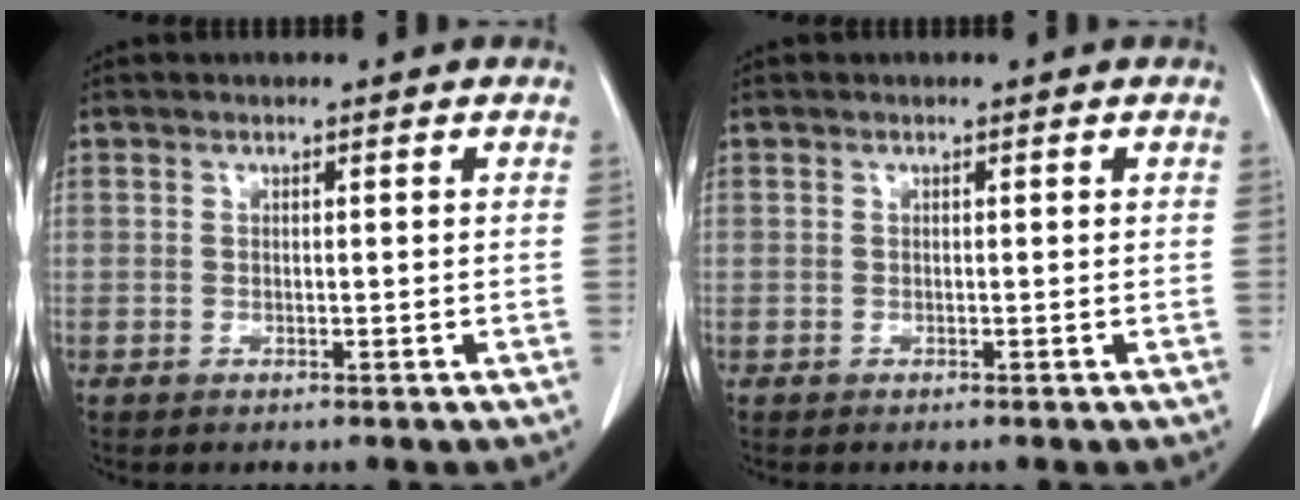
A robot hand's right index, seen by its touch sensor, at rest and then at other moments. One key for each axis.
{"total": 0.0}